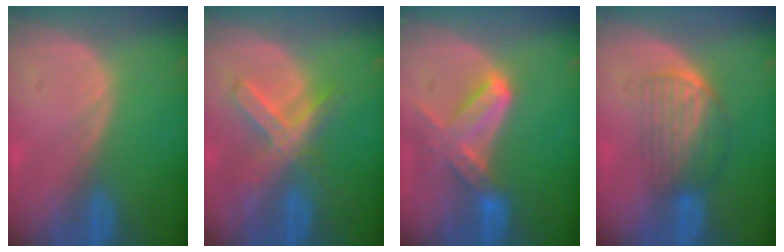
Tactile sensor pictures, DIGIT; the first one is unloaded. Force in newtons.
{"total": 7.4, "press": 6.2, "slide": 4.0}
{"total": 7.2, "press": 6.7, "slide": 2.8}
{"total": 7.0, "press": 5.8, "slide": 3.8}